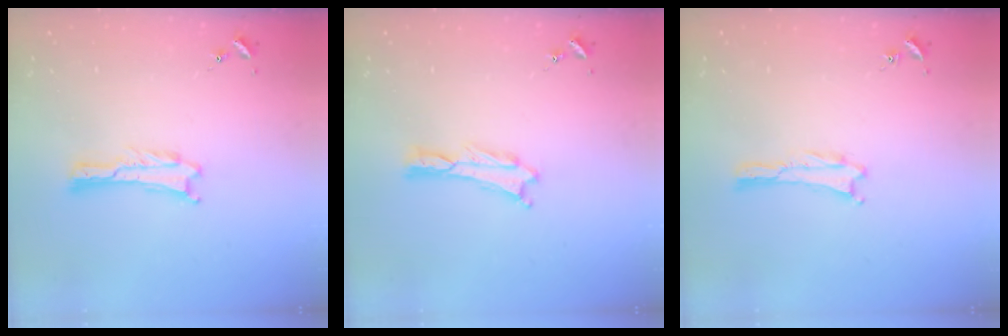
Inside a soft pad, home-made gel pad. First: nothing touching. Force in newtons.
{"total": 0.0}
{"total": 0.0}